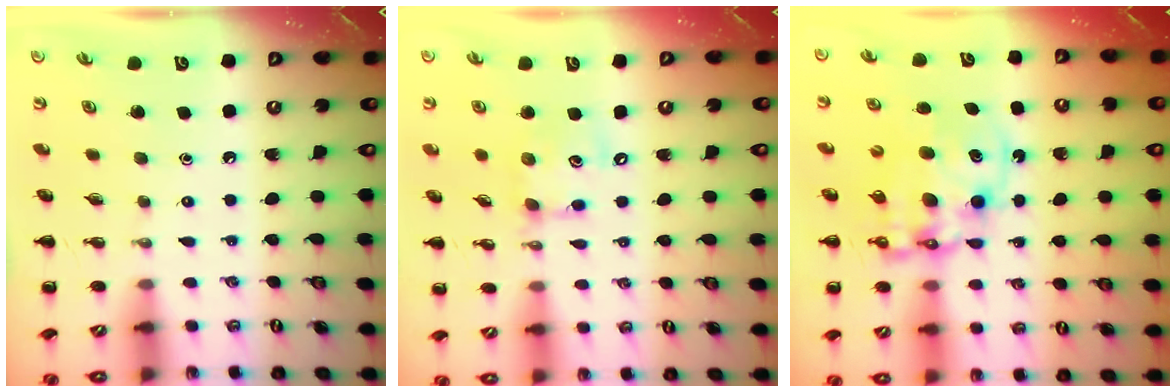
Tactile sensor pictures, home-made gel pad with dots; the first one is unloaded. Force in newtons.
{"total": 9.2, "press": 9.2, "slide": 1.1}
{"total": 11.4, "press": 11.1, "slide": 2.8}